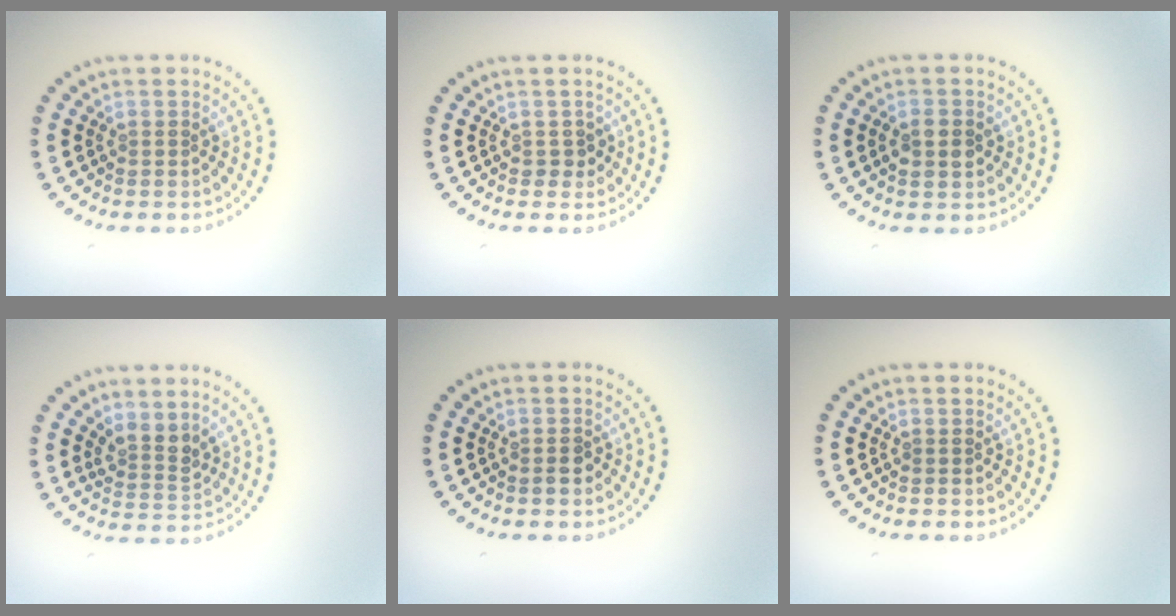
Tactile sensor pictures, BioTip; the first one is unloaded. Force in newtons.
{"total": 1.2, "press": 1.0, "slide": 0.5}
{"total": 2.7, "press": 2.7, "slide": 0.1}
{"total": 2.6, "press": 1.9, "slide": 1.7}
{"total": 1.3, "press": 1.2, "slide": 0.6}
{"total": 0.0}